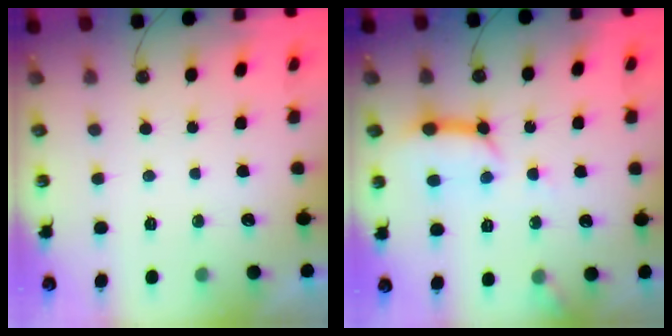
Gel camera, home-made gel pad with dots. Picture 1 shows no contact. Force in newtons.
{"total": 11.6, "press": 11.5, "slide": 1.1}